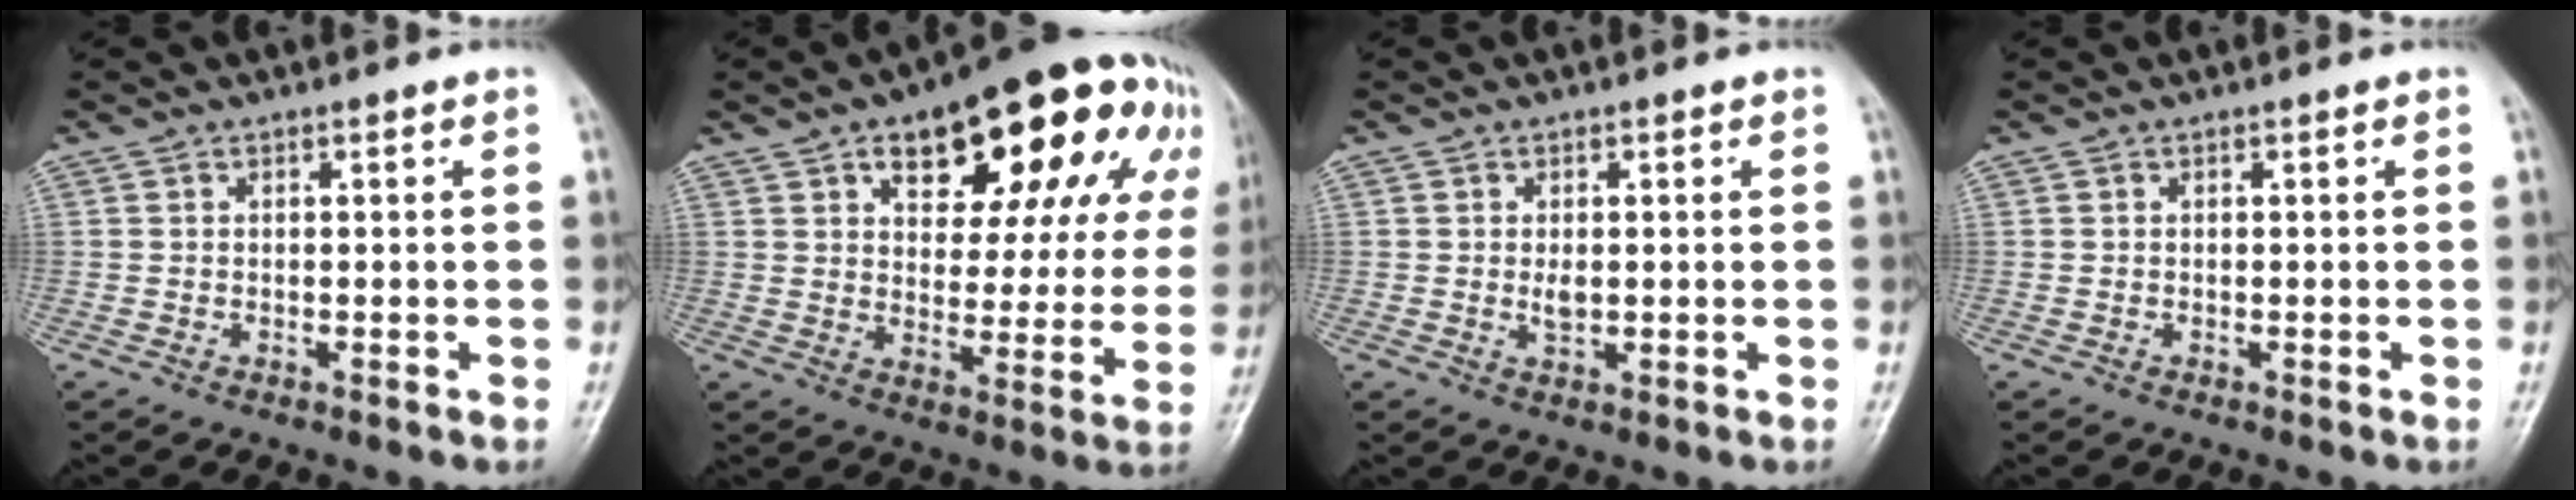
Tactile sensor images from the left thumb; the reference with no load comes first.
{"total": 24.5, "force": [11.7, 11.2, 18.4], "torque": [-0.202, 0.001, 0.160]}
{"total": 2.2, "force": [0.1, 1.3, 1.7], "torque": [-0.025, -0.004, 0.004]}
{"total": 0.0}